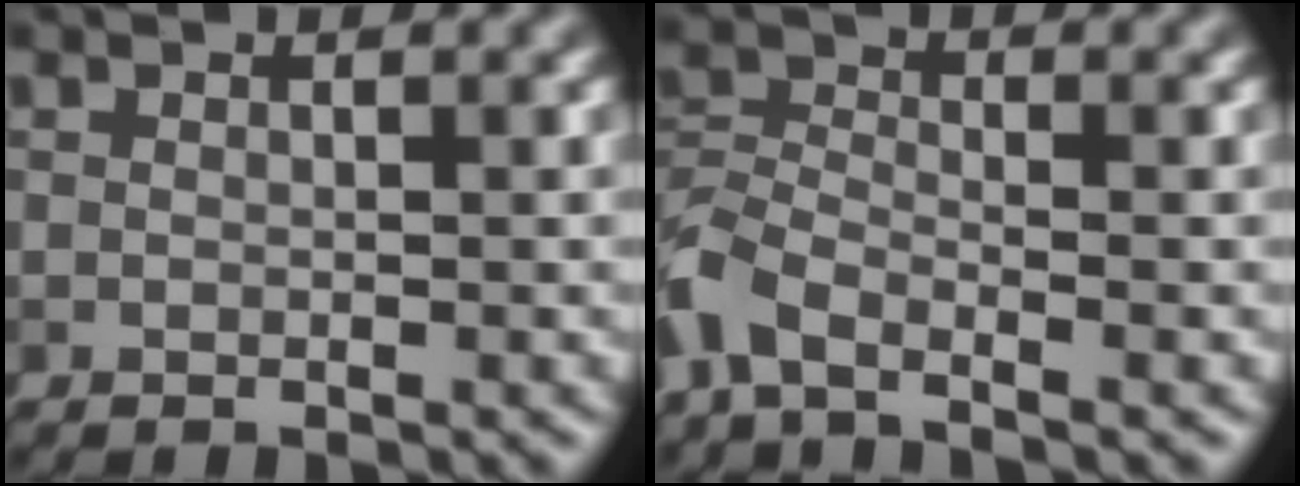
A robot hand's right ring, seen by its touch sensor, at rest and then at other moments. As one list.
[{"total": 4.4, "force": [-3.0, 1.9, 2.6], "torque": [-0.062, -0.007, -0.076]}]